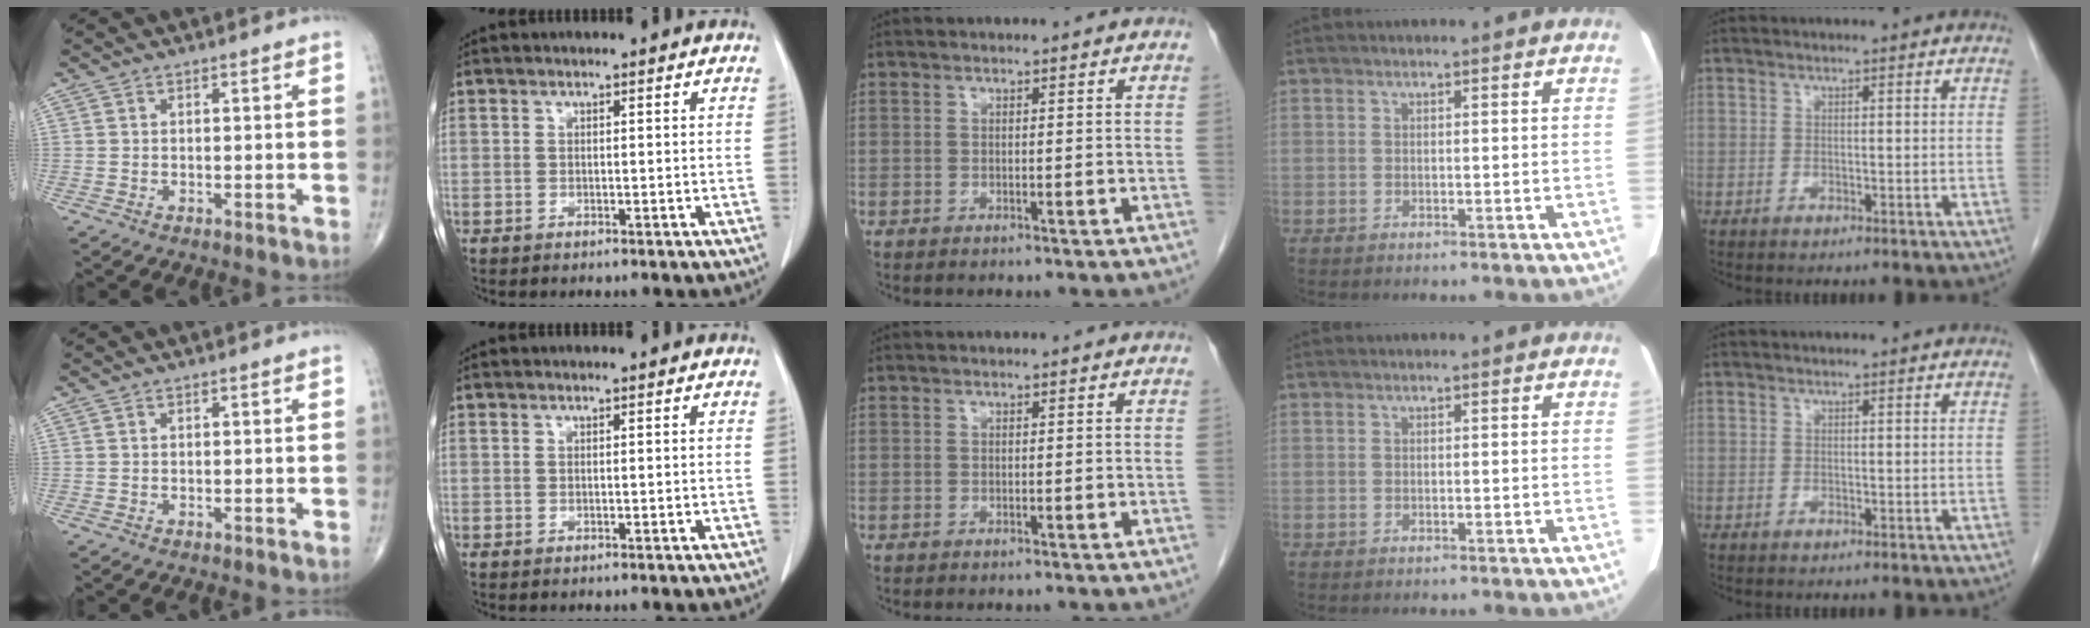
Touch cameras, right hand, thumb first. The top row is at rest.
{}